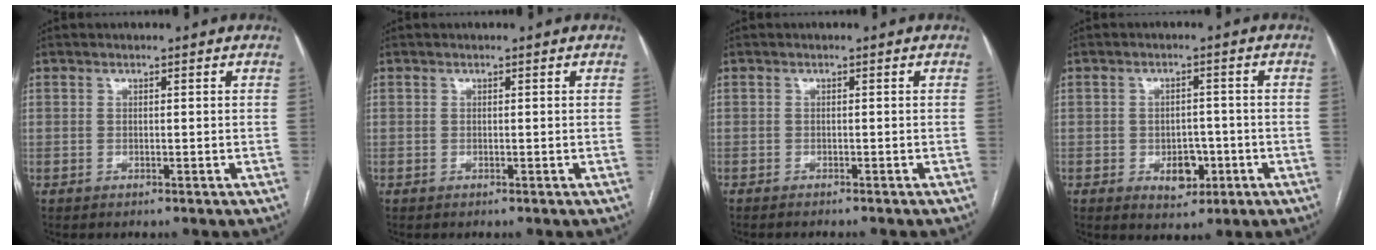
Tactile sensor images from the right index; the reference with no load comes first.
{"total": 0.0}
{"total": 2.6, "force": [-2.3, 0.6, 0.9], "torque": [-0.010, -0.004, -0.026]}
{"total": 5.2, "force": [-1.9, 3.3, 3.5], "torque": [-0.044, 0.006, -0.018]}